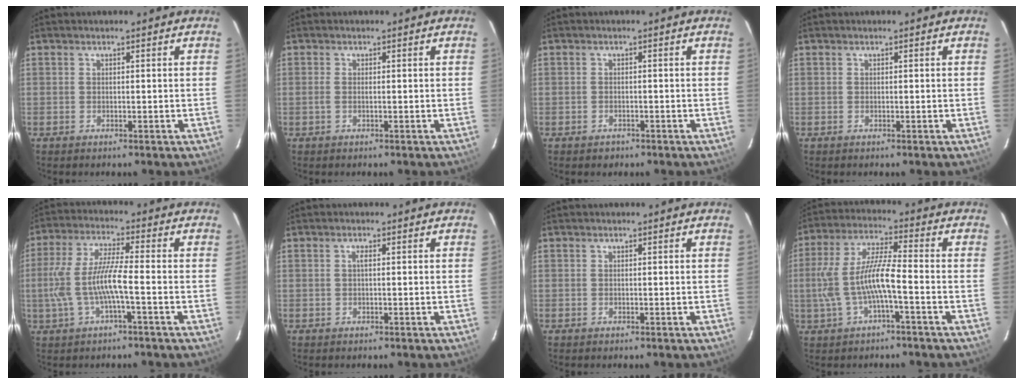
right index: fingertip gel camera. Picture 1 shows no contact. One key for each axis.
{"total": 0.9, "fx": -0.2, "fy": 0.0, "fz": 0.9, "tx": -0.020, "ty": 0.001, "tz": -0.006}
{"total": 1.6, "fx": -1.0, "fy": 1.2, "fz": 0.3, "tx": -0.007, "ty": 0.003, "tz": -0.011}
{"total": 0.0}
{"total": 9.4, "fx": -2.3, "fy": 1.1, "fz": 9.0, "tx": -0.196, "ty": 0.002, "tz": -0.038}
{"total": 0.8, "fx": 0.1, "fy": 0.1, "fz": 0.8, "tx": -0.015, "ty": 0.004, "tz": -0.001}
{"total": 0.0}
{"total": 10.1, "fx": -2.6, "fy": 1.8, "fz": 9.6, "tx": -0.209, "ty": 0.008, "tz": -0.042}